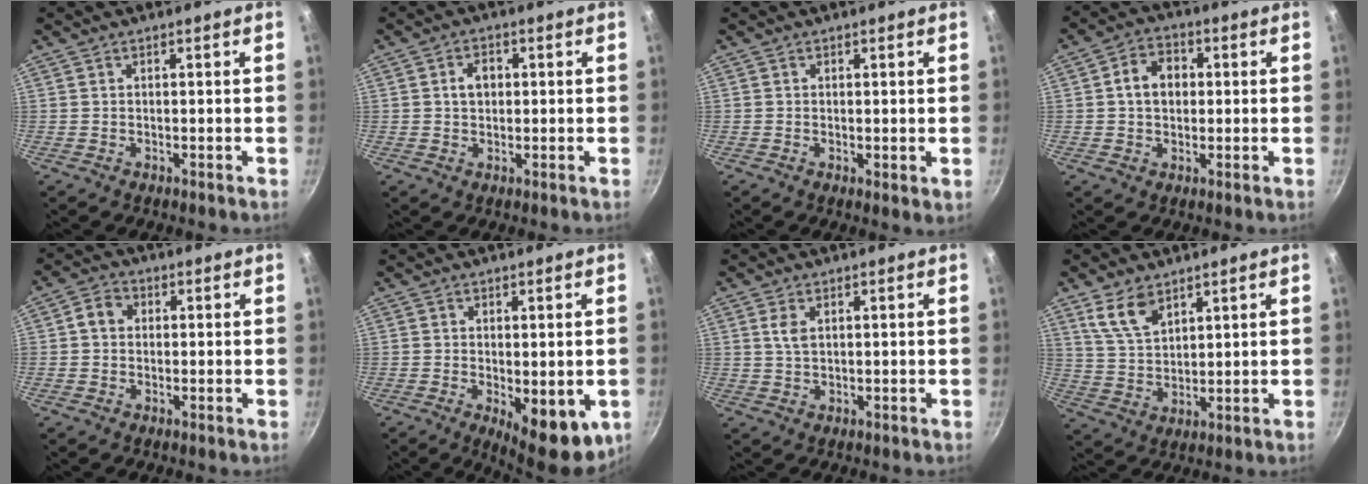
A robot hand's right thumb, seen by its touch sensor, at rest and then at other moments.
{"total": 3.7, "force": [0.5, 2.8, 2.3], "torque": [-0.020, 0.008, 0.005]}
{"total": 1.4, "force": [0.3, 0.6, 1.2], "torque": [-0.016, -0.011, 0.001]}
{"total": 6.8, "force": [0.7, 5.4, 4.2], "torque": [-0.047, 0.013, 0.001]}
{"total": 4.0, "force": [0.4, 3.4, 2.0], "torque": [-0.022, 0.009, -0.005]}
{"total": 10.5, "force": [-2.2, 4.4, 9.2], "torque": [-0.099, -0.009, -0.017]}
{"total": 2.6, "force": [0.9, 1.4, 2.0], "torque": [-0.039, -0.003, 0.019]}
{"total": 7.6, "force": [4.8, 3.9, 4.4], "torque": [-0.069, -0.024, 0.102]}